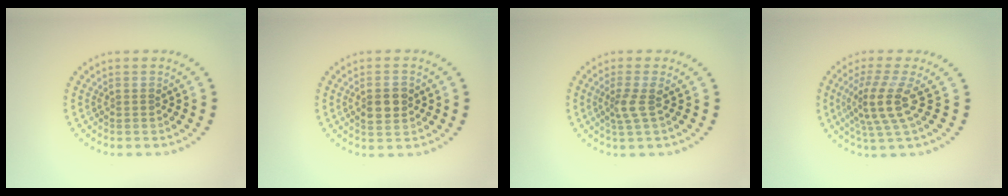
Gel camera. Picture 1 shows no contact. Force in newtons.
{"total": 2.7, "press": 2.7, "slide": 0.2}
{"total": 1.9, "press": 1.4, "slide": 1.3}
{"total": 3.8, "press": 2.9, "slide": 2.5}